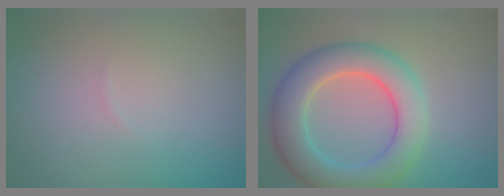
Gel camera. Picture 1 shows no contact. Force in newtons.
{"total": 7.0, "press": 7.0, "slide": 0.3}